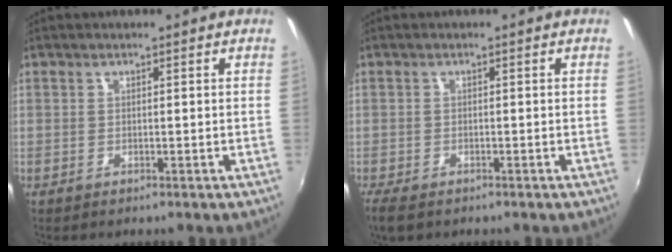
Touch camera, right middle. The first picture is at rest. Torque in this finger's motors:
{"motor_torque": [0.52, -0.61, 0.17, 0.03]}